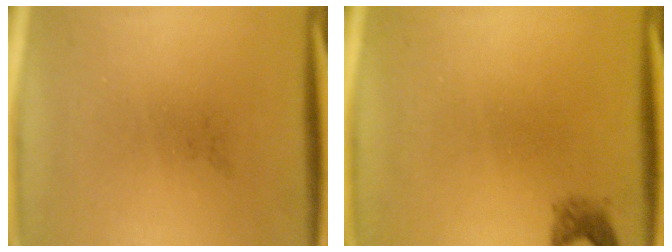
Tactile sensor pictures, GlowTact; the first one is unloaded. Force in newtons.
{"total": 1.5}